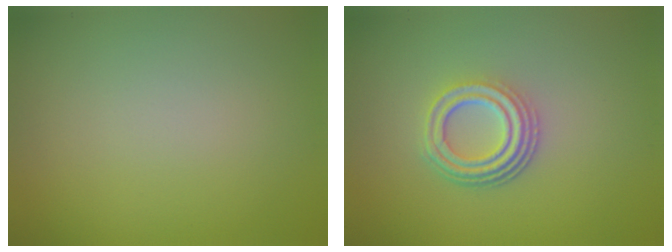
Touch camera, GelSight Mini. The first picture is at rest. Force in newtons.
{"total": 4.4, "press": 3.3, "slide": 2.9}